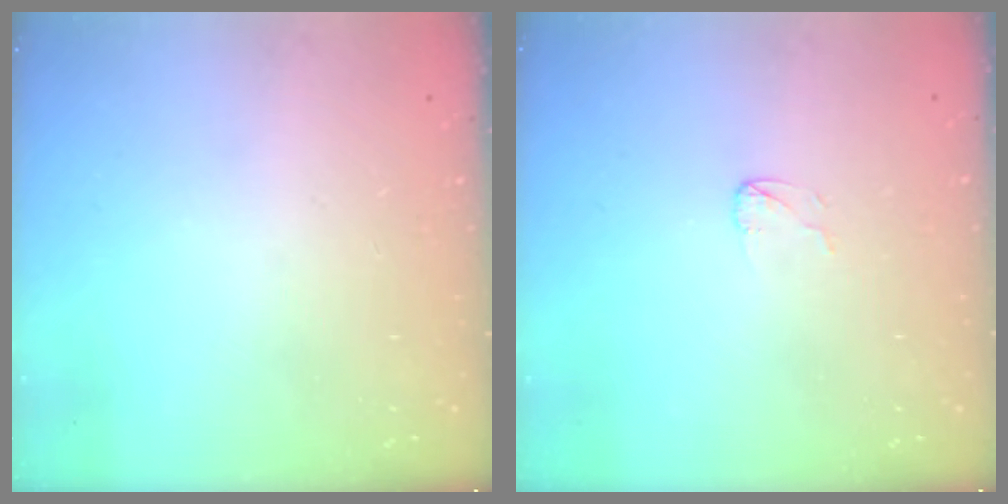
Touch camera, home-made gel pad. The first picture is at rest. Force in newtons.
{"total": 2.6, "press": 2.6, "slide": 0.2}